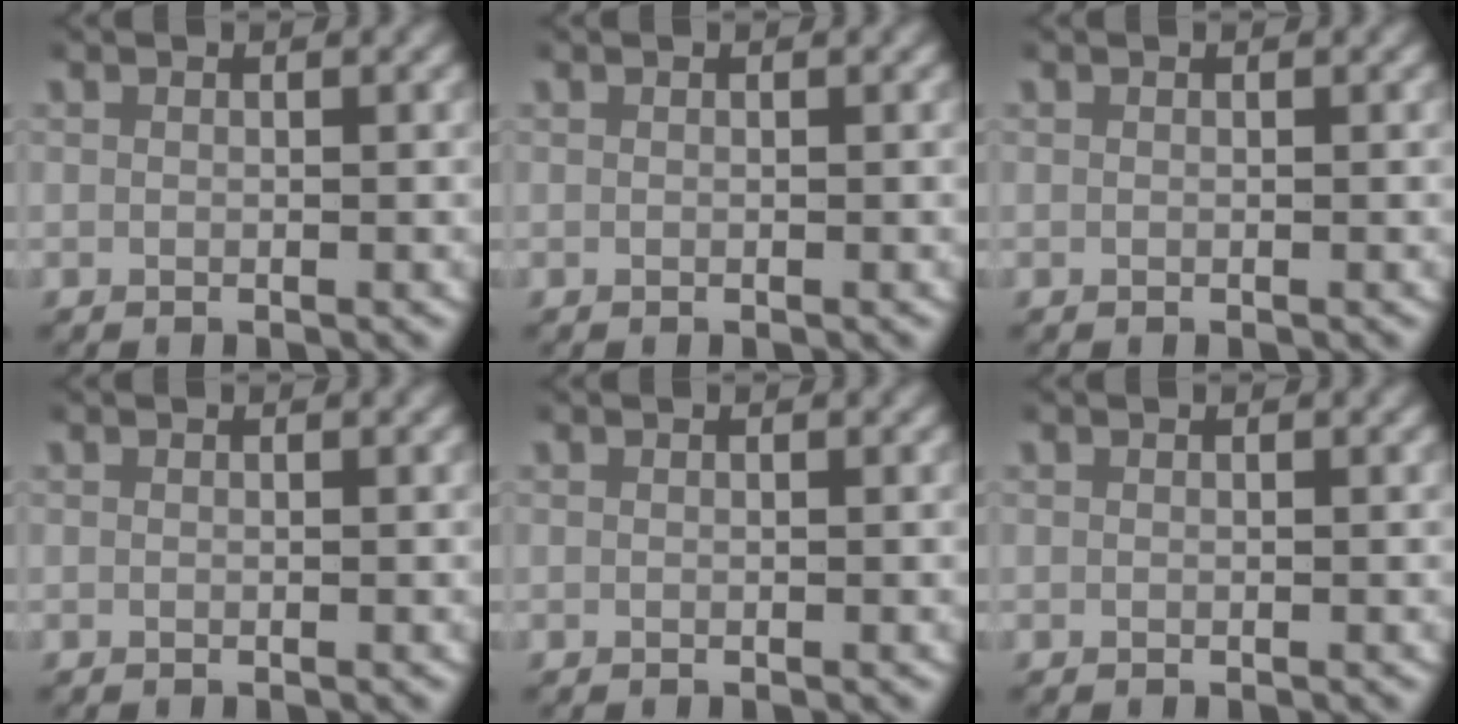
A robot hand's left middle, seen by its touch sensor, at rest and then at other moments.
{"total": 0.0}
{"total": 0.0}
{"total": 0.0}
{"total": 0.0}
{"total": 0.0}